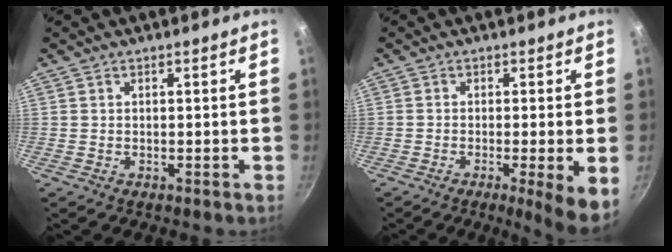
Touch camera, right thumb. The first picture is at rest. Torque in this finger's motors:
{"motor_torque": [-0.23, 0.58, -0.02, -0.04, 0.06]}